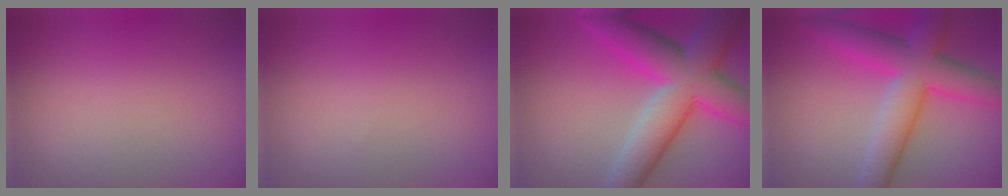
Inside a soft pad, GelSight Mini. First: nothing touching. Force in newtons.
{"total": 0.0}
{"total": 10.2, "press": 10.2, "slide": 0.5}
{"total": 7.5, "press": 7.5, "slide": 0.2}